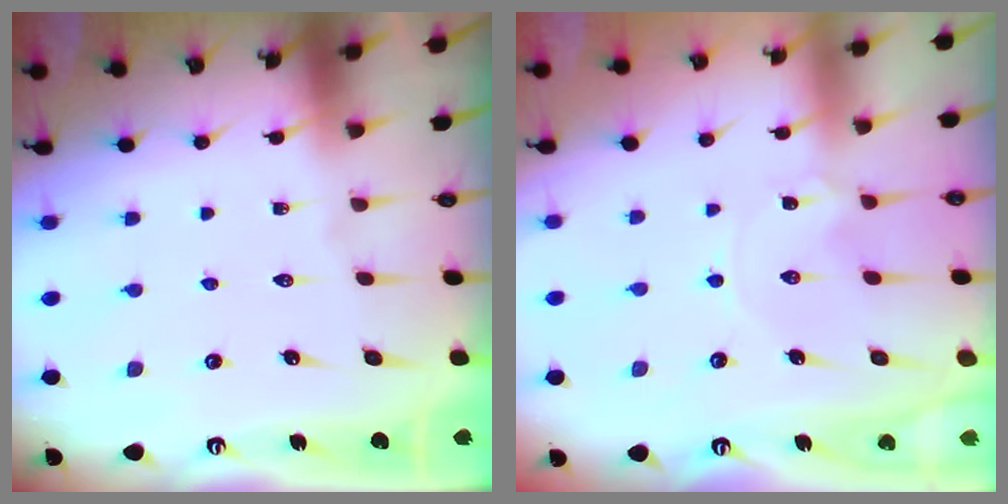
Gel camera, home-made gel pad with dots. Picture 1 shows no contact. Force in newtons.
{"total": 1.4, "press": 1.4, "slide": 0.2}